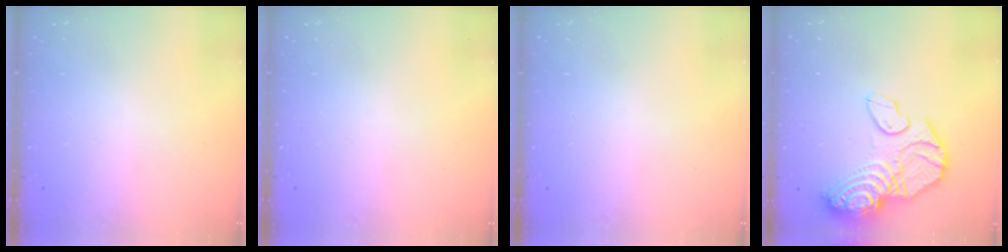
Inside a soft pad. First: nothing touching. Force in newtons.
{"total": 0.0}
{"total": 0.0}
{"total": 17.7, "press": 17.6, "slide": 1.8}